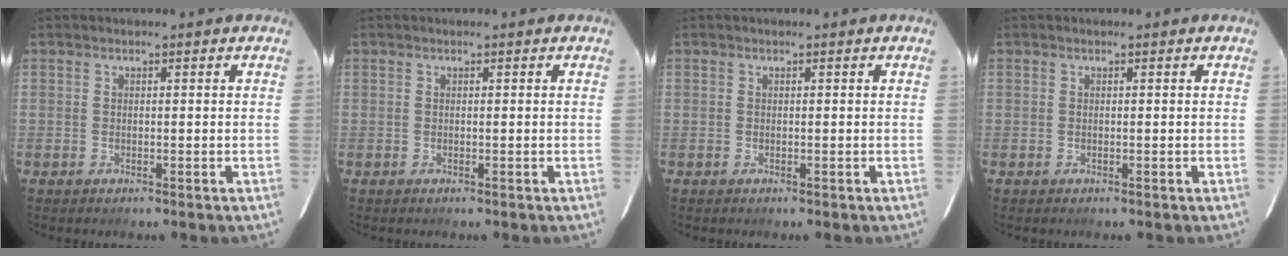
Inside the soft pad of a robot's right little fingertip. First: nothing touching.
{"total": 0.0}
{"total": 0.0}
{"total": 0.0}